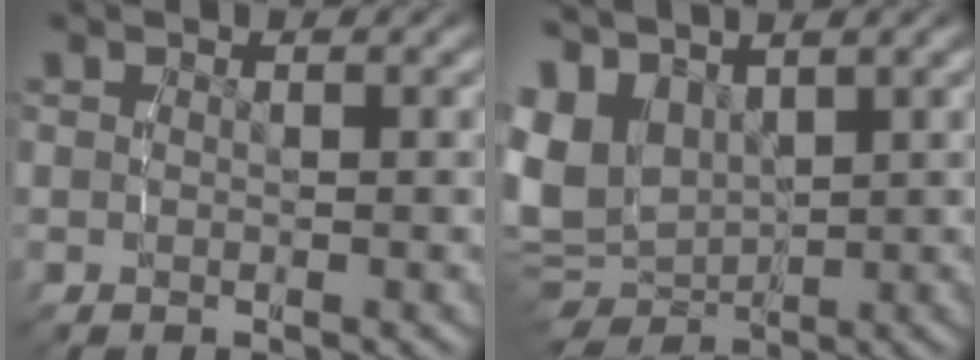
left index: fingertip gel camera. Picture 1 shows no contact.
{"total": 8.5, "force": [1.0, 7.1, 4.6], "torque": [-0.127, -0.036, 0.033]}